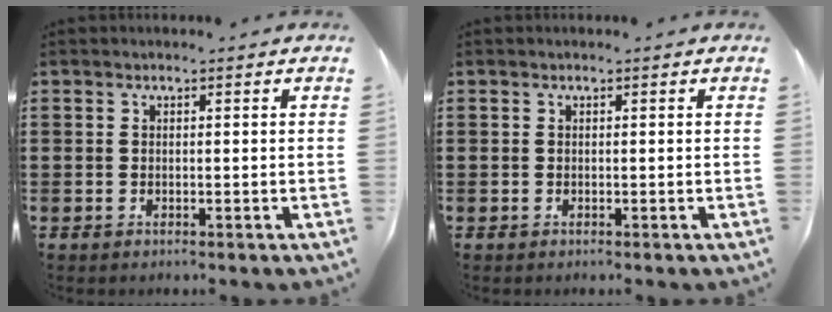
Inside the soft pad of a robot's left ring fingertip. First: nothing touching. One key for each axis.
{"total": 0.0}